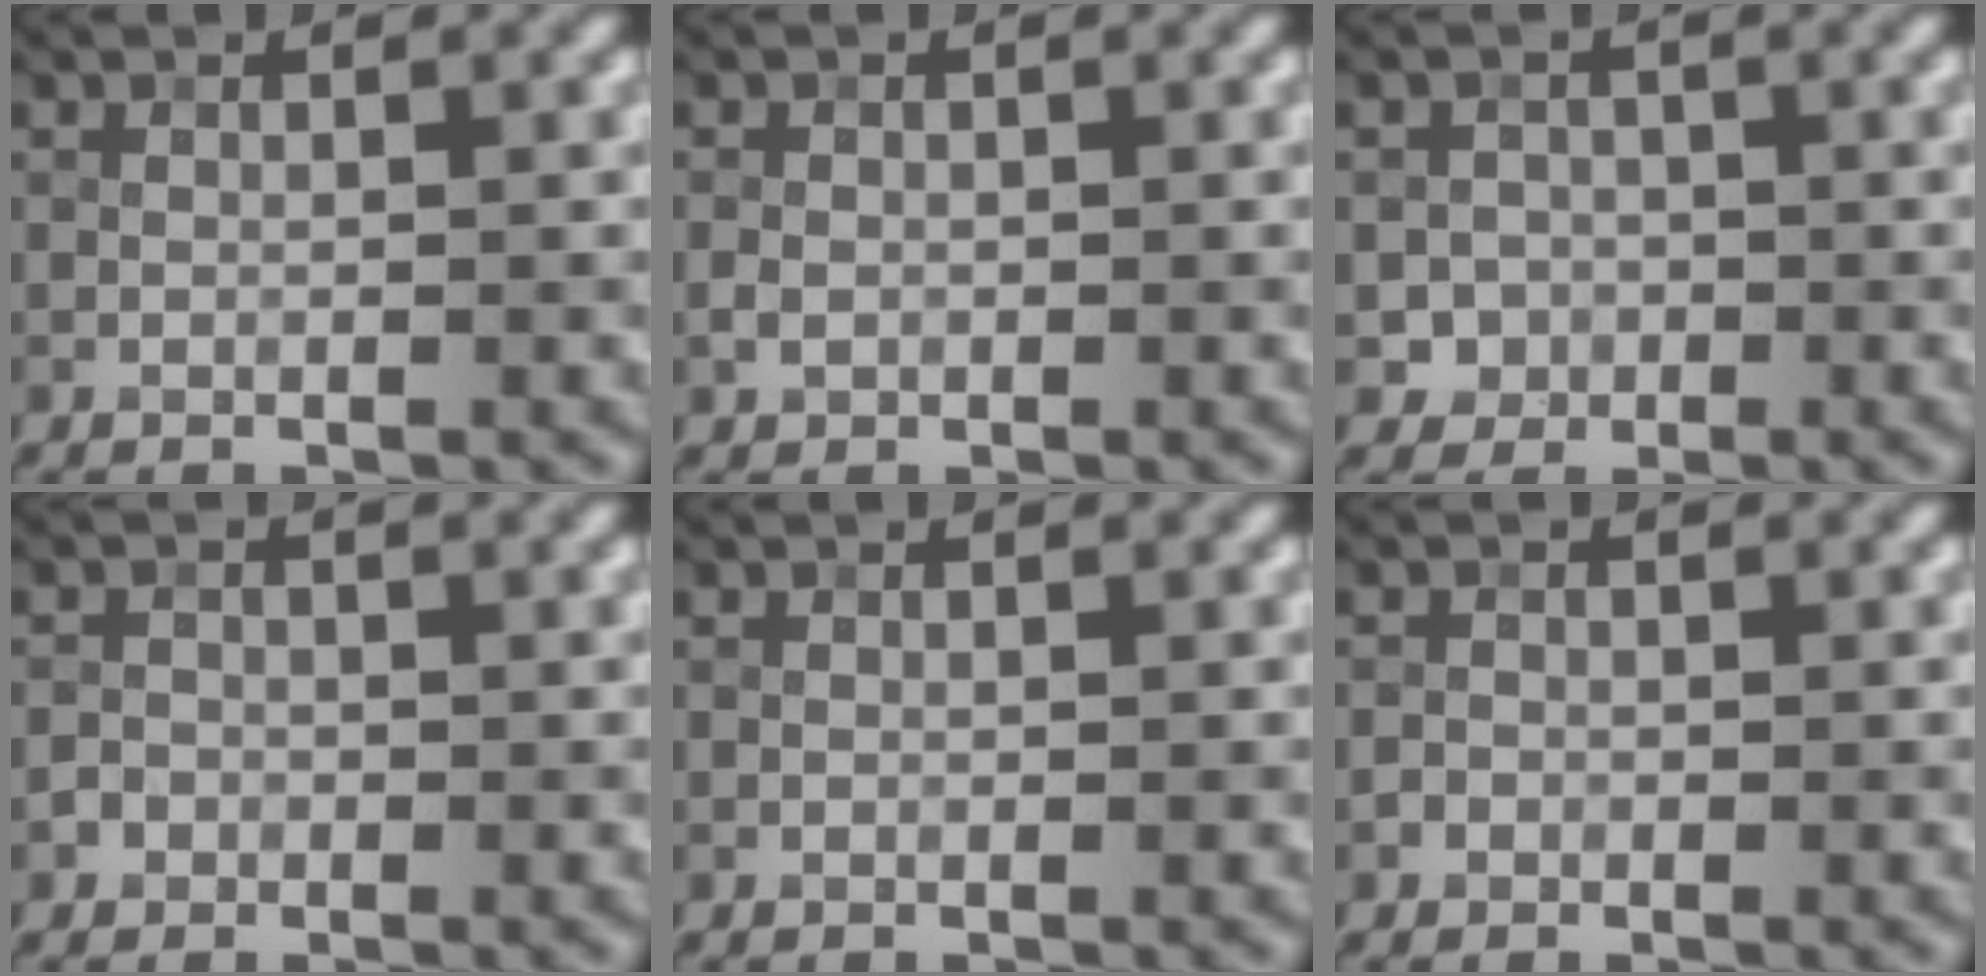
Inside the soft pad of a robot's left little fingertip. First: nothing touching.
{"total": 1.0, "force": [-0.2, 0.9, 0.4], "torque": [-0.009, 0.002, -0.003]}
{"total": 2.0, "force": [-0.4, 1.9, 0.2], "torque": [0.012, -0.001, -0.008]}
{"total": 0.9, "force": [-0.4, 0.8, 0.0], "torque": [0.005, 0.001, -0.010]}
{"total": 0.0}
{"total": 0.6, "force": [-0.3, 0.5, 0.0], "torque": [0.002, -0.001, -0.007]}